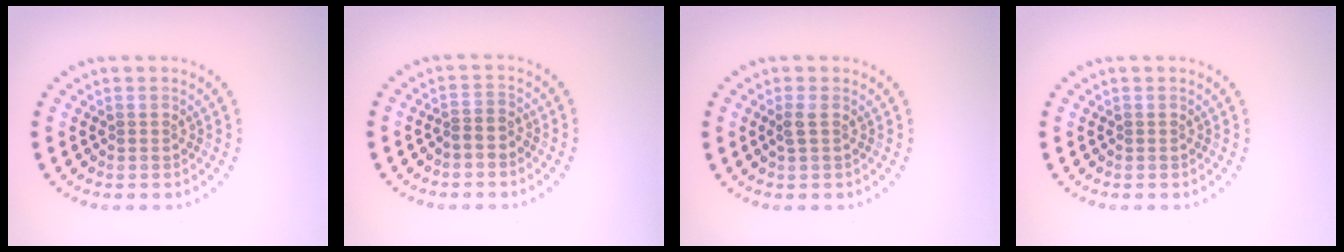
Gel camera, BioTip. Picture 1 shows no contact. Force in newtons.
{"total": 1.2, "press": 0.9, "slide": 0.8}
{"total": 0.8, "press": 0.8, "slide": 0.3}
{"total": 0.0}